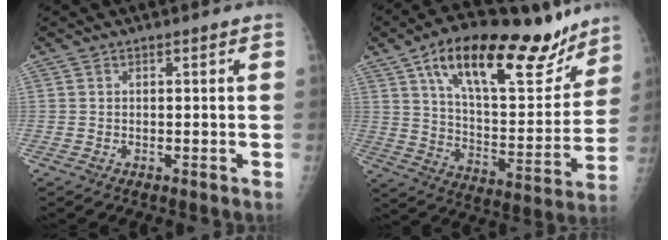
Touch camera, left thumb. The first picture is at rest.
{"total": 26.4, "force": [16.6, 10.2, 17.9], "torque": [-0.234, -0.043, 0.266]}